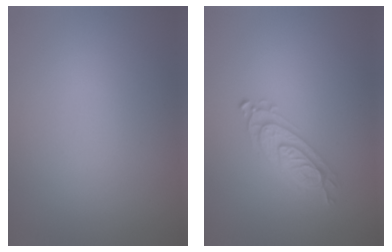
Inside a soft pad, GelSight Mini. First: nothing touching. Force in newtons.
{"total": 2.1, "press": 2.1, "slide": 0.4}